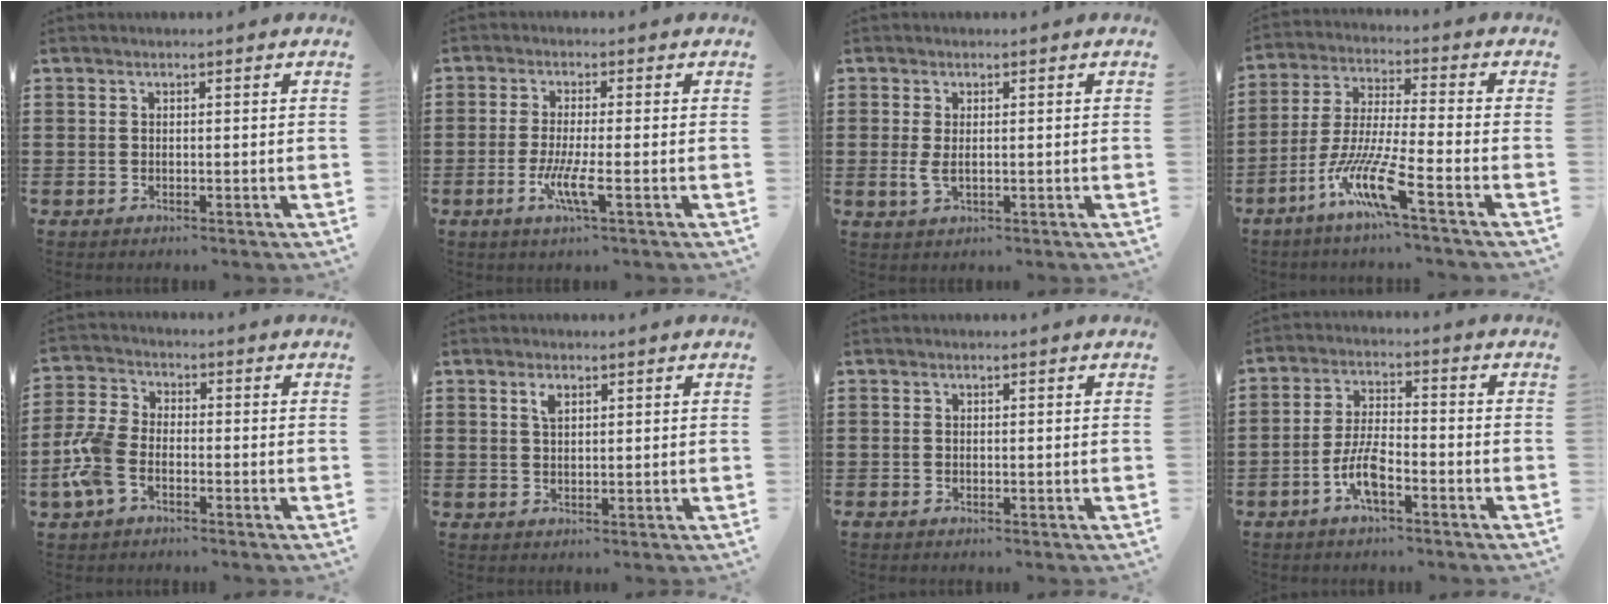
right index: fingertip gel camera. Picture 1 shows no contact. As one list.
[{"total": 5.1, "force": [-1.9, 0.3, 4.7], "torque": [-0.098, -0.016, -0.039]}, {"total": 2.2, "force": [0.0, 0.8, 2.1], "torque": [-0.048, -0.003, -0.001]}, {"total": 10.4, "force": [-6.3, 0.9, 8.2], "torque": [-0.181, -0.009, -0.126]}, {"total": 6.6, "force": [-2.9, 3.7, 4.5], "torque": [-0.128, 0.000, -0.066]}, {"total": 2.0, "force": [1.1, 0.9, 1.5], "torque": [-0.034, 0.004, 0.018]}, {"total": 0.0}, {"total": 6.3, "force": [-3.2, 2.2, 5.0], "torque": [-0.116, 0.000, -0.065]}]